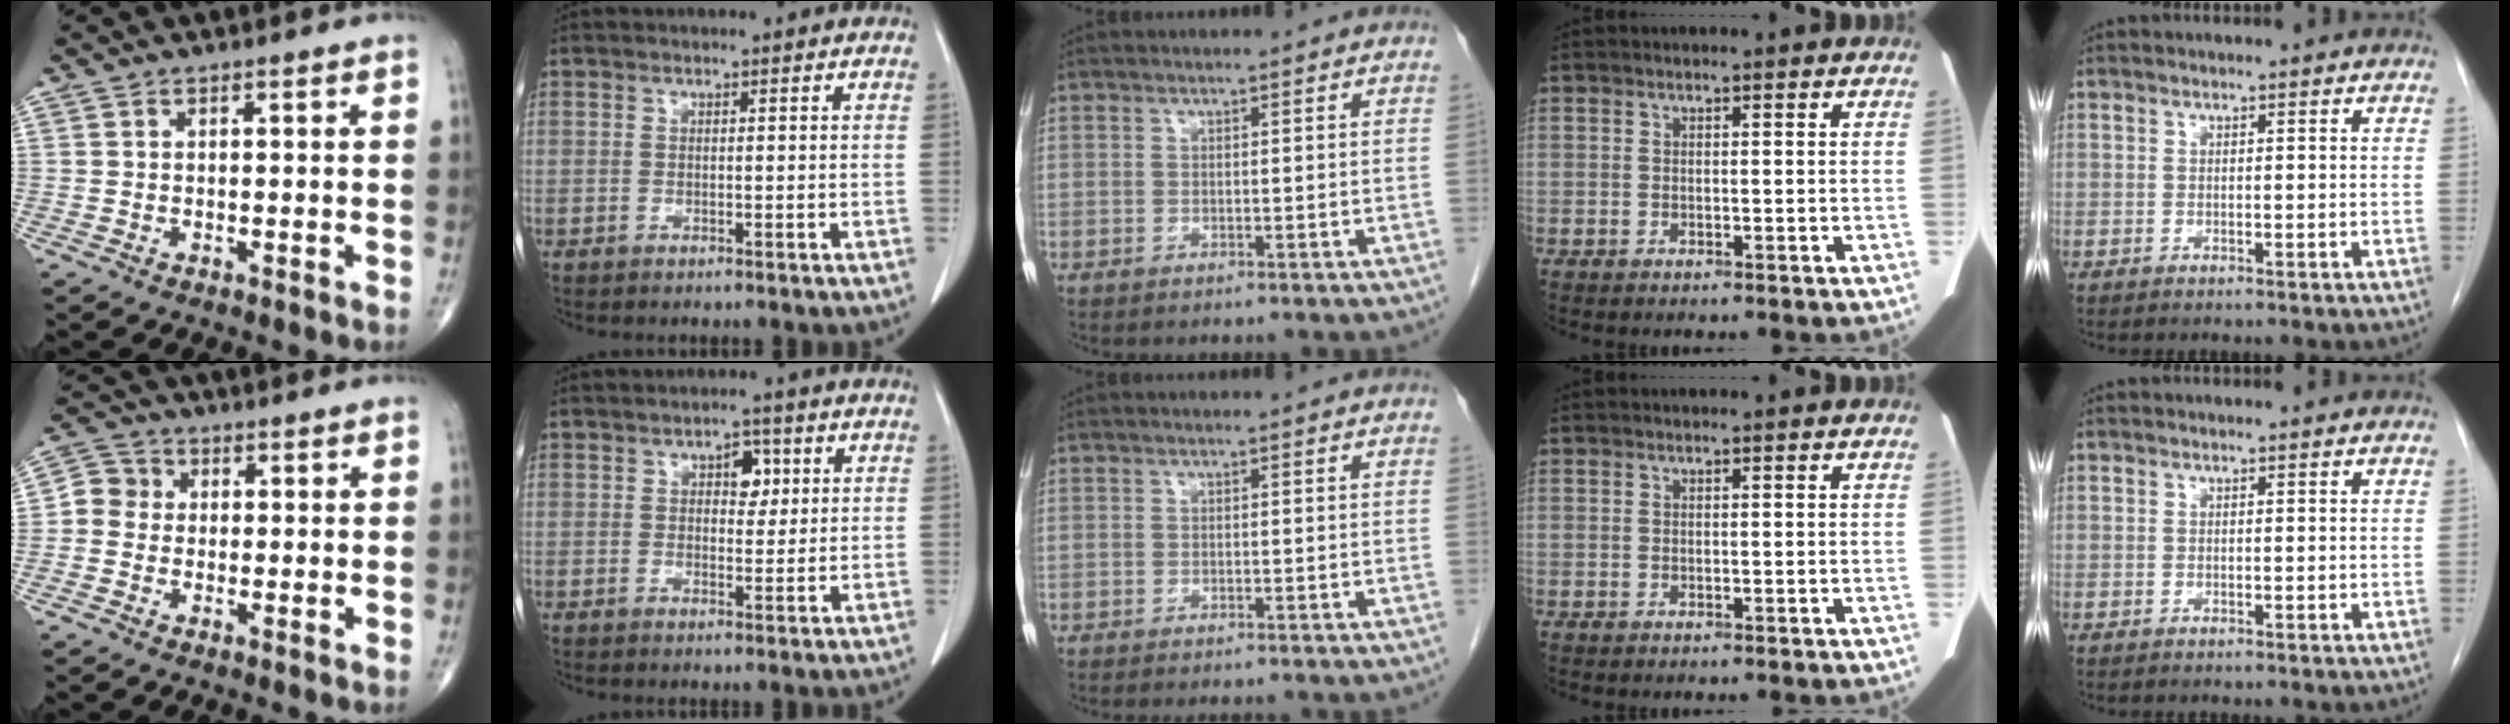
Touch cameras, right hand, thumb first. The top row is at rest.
{"thumb": {"total": 4.7, "force": [-0.2, 4.4, 1.5], "torque": [-0.009, 0.013, -0.018]}, "index": {"total": 3.6, "force": [1.3, 2.1, 2.7], "torque": [-0.034, 0.009, 0.018]}, "middle": {"total": 3.7, "force": [-3.3, 0.3, 1.7], "torque": [-0.019, -0.005, -0.041]}}